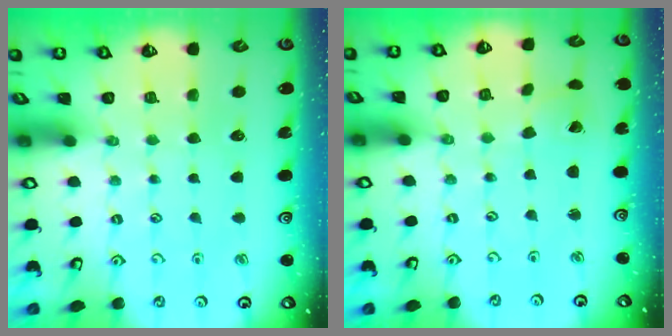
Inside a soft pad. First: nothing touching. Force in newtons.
{"total": 2.1, "press": 2.1, "slide": 0.1}